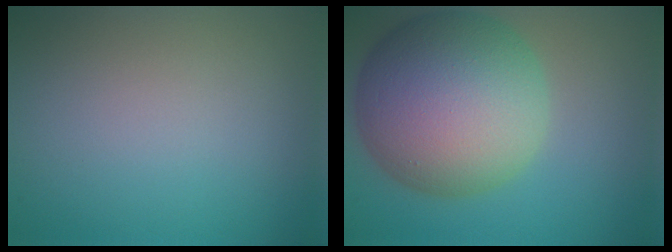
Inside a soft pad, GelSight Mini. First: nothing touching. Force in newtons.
{"total": 13.6, "press": 13.6, "slide": 0.4}